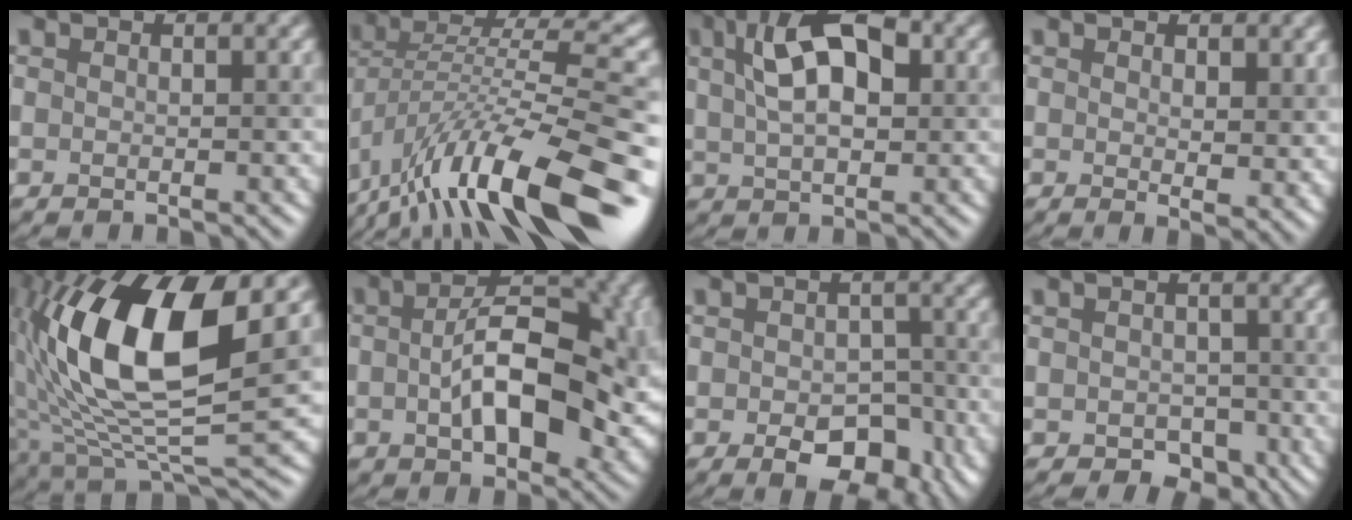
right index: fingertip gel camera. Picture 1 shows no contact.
{"total": 15.1, "force": [-8.1, 3.8, 12.2], "torque": [-0.227, 0.024, -0.140]}
{"total": 8.3, "force": [2.6, 4.2, 6.7], "torque": [-0.107, 0.029, 0.028]}
{"total": 2.9, "force": [1.1, 1.0, 2.5], "torque": [-0.033, -0.011, 0.021]}
{"total": 14.2, "force": [3.2, 5.0, 12.9], "torque": [-0.246, 0.003, 0.059]}
{"total": 9.5, "force": [-0.3, 4.6, 8.4], "torque": [-0.135, 0.005, -0.004]}
{"total": 5.8, "force": [-2.0, 3.6, 4.1], "torque": [-0.055, -0.013, -0.030]}
{"total": 2.4, "force": [-0.5, 1.9, 1.2], "torque": [-0.016, -0.008, -0.010]}